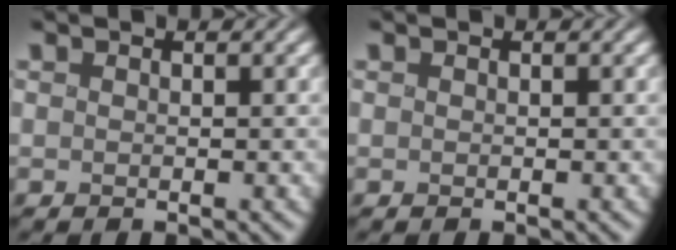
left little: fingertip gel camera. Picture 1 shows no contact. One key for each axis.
{"total": 0.0}